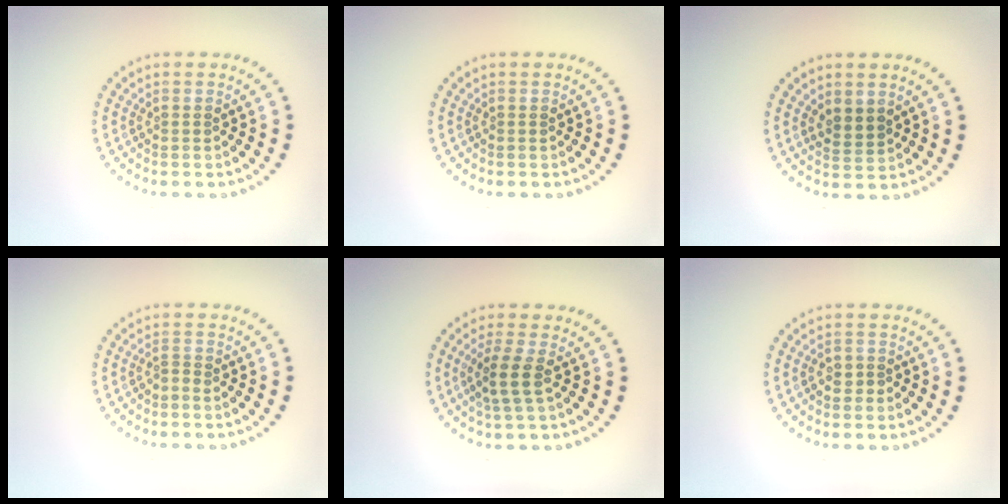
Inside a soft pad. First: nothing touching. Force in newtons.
{"total": 0.0}
{"total": 1.8, "press": 1.5, "slide": 1.0}
{"total": 0.5, "press": 0.0, "slide": 0.5}
{"total": 2.3, "press": 1.9, "slide": 1.3}
{"total": 1.5, "press": 1.3, "slide": 0.6}